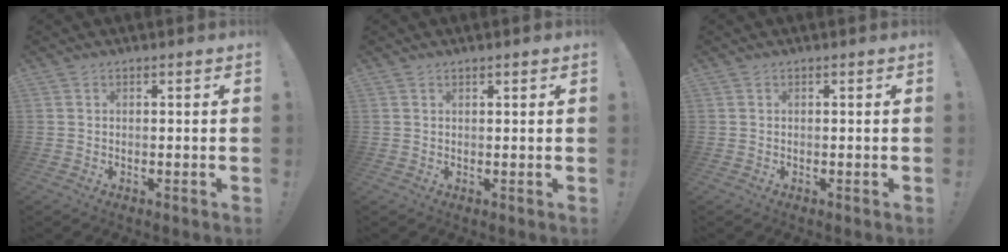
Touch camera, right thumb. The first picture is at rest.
{"total": 0.6, "force": [0.5, 0.1, 0.3], "torque": [-0.003, -0.001, 0.010]}
{"total": 0.0}